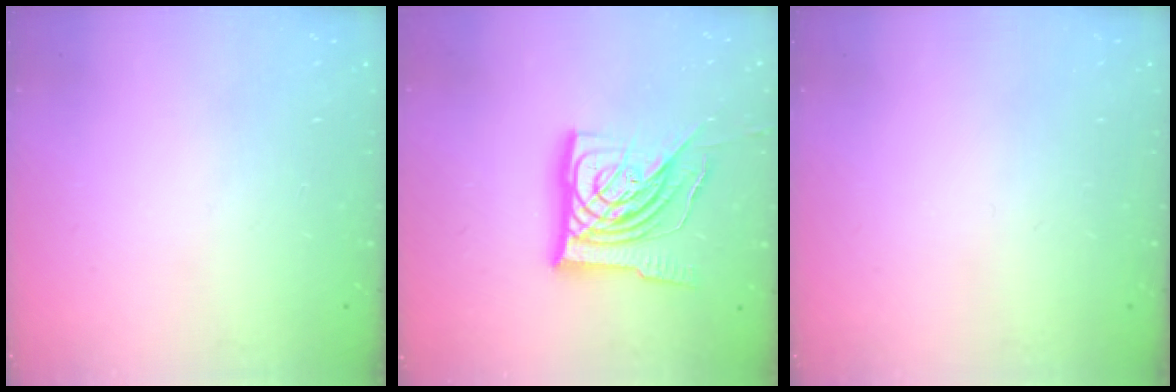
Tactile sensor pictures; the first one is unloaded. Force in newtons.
{"total": 21.1, "press": 21.0, "slide": 2.2}
{"total": 0.0}